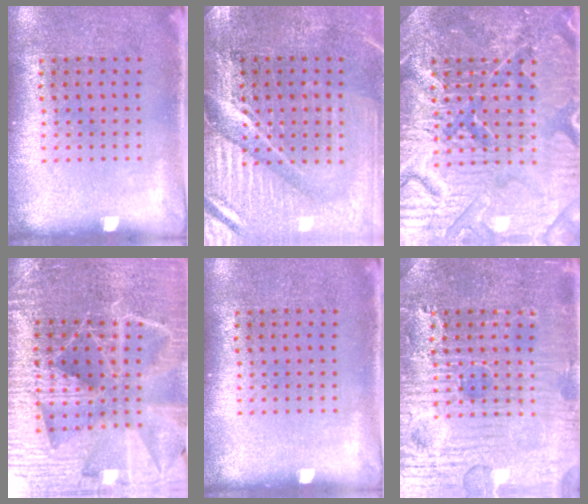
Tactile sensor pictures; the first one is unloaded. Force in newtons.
{"total": 4.0, "press": 3.7, "slide": 1.5}
{"total": 6.8, "press": 6.8, "slide": 0.8}
{"total": 5.3, "press": 4.8, "slide": 2.3}
{"total": 0.0}
{"total": 4.8, "press": 4.7, "slide": 0.5}